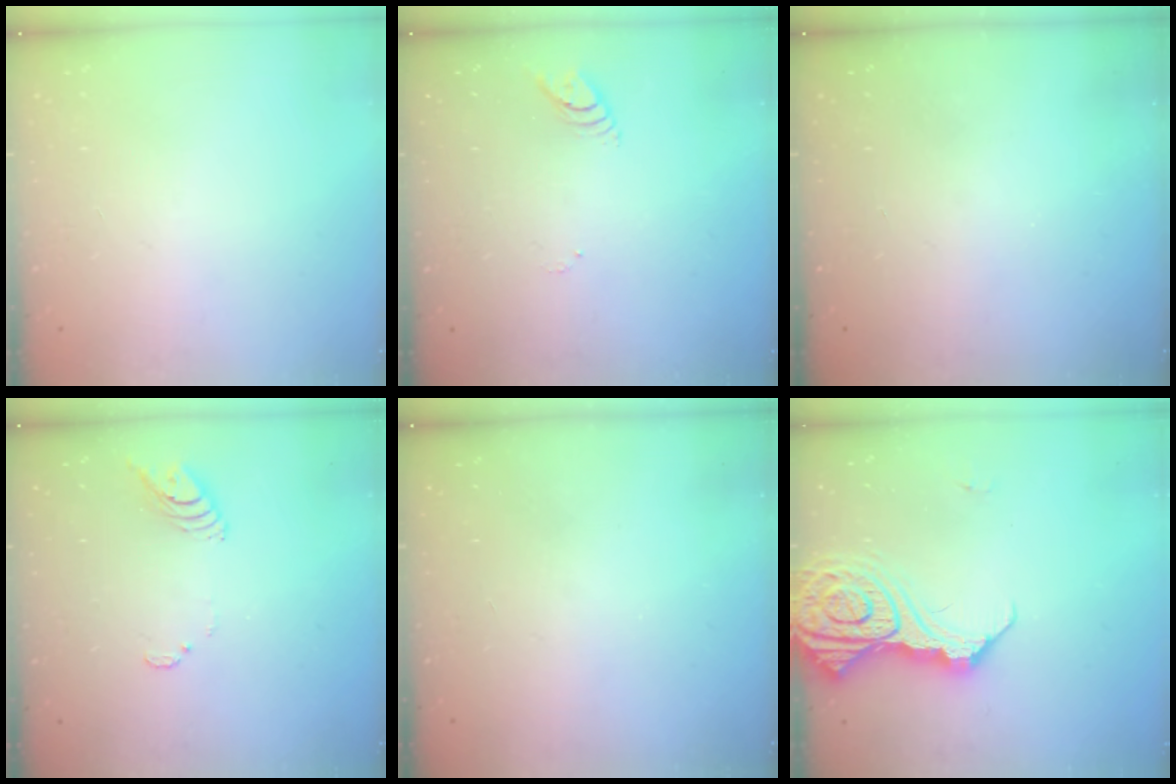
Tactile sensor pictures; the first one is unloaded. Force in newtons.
{"total": 3.8, "press": 3.8, "slide": 0.3}
{"total": 0.0}
{"total": 5.5, "press": 5.5, "slide": 0.6}
{"total": 0.0}
{"total": 19.2, "press": 19.1, "slide": 2.1}